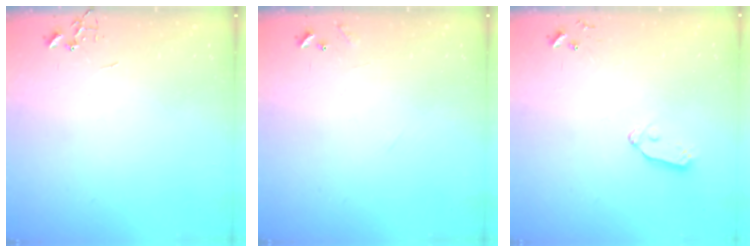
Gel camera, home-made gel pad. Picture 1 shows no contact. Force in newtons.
{"total": 6.9, "press": 6.9, "slide": 0.4}
{"total": 6.8, "press": 6.8, "slide": 0.4}